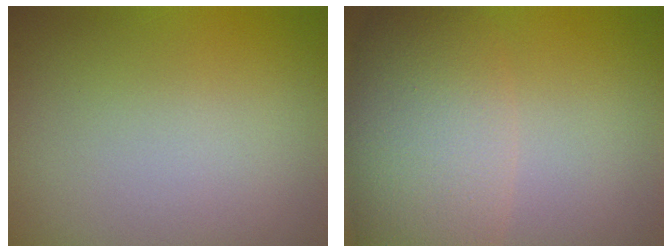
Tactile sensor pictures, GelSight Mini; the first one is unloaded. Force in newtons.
{"total": 8.4, "press": 8.4, "slide": 0.3}